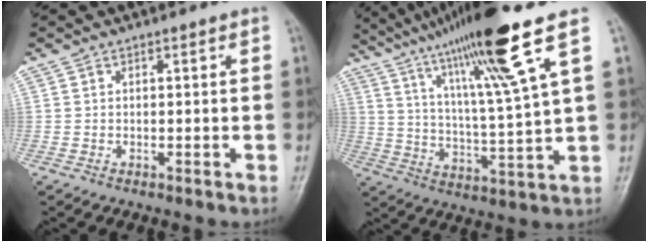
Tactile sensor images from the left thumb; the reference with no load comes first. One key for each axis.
{"total": 19.0, "fx": 11.2, "fy": 0.0, "fz": 15.3, "tx": -0.254, "ty": -0.038, "tz": 0.190}